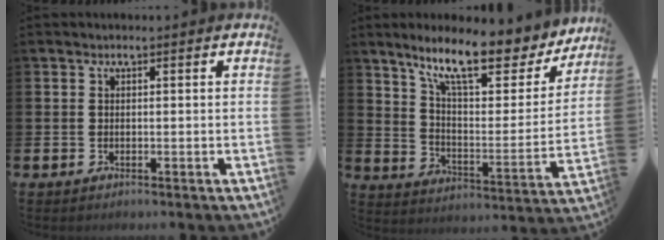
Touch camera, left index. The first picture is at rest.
{"total": 12.2, "force": [9.6, 3.1, 6.9], "torque": [-0.138, -0.057, 0.159]}